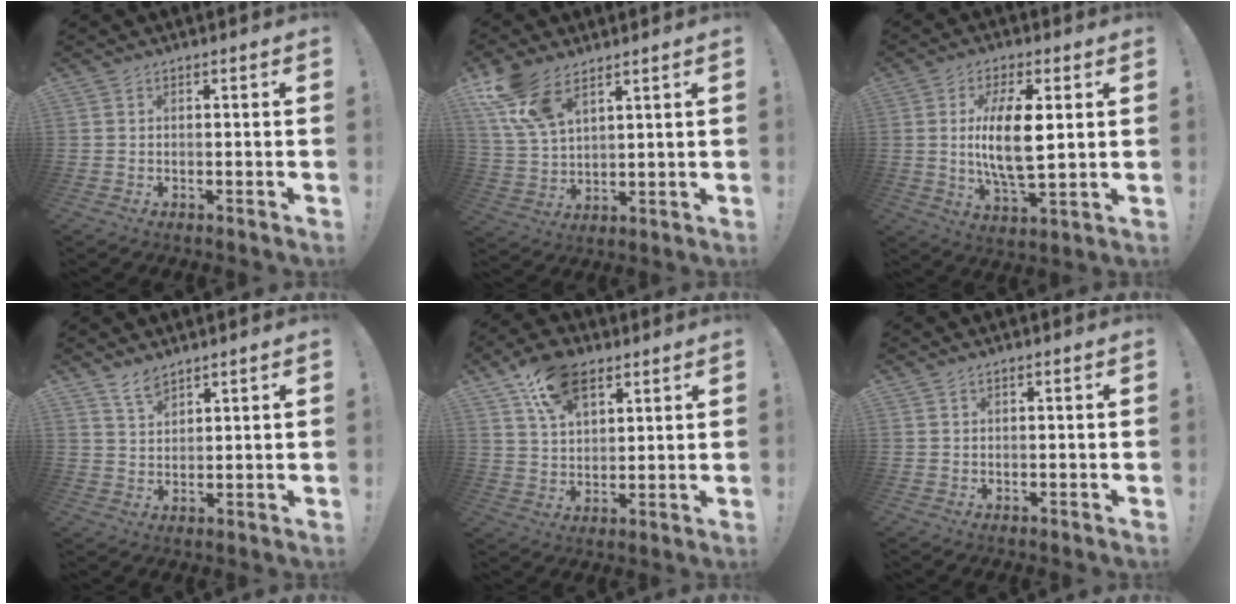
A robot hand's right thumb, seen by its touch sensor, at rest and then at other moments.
{"total": 11.7, "force": [7.7, 5.4, 7.0], "torque": [-0.150, -0.026, 0.149]}
{"total": 13.5, "force": [1.7, 5.3, 12.3], "torque": [-0.238, -0.016, 0.018]}
{"total": 4.9, "force": [4.1, 1.9, 1.9], "torque": [-0.032, -0.026, 0.075]}
{"total": 14.0, "force": [8.2, 8.4, 7.7], "torque": [-0.133, -0.024, 0.154]}
{"total": 0.6, "force": [0.5, 0.2, 0.3], "torque": [-0.001, -0.001, 0.008]}